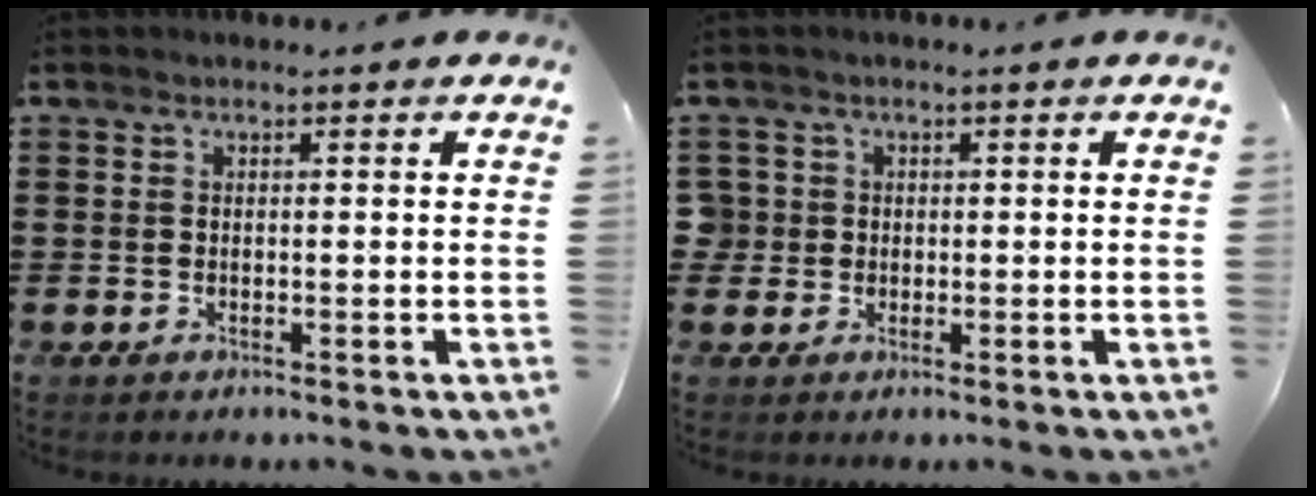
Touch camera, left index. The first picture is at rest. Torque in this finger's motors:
{"motor_torque": [-0.09, -0.01, -0.03, -0.03]}